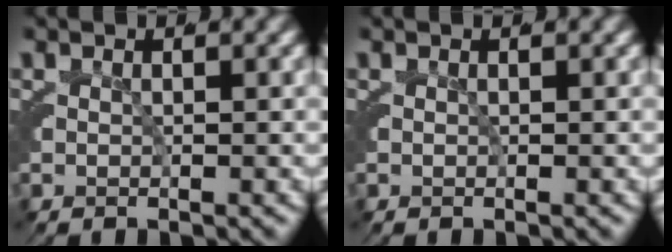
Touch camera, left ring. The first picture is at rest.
{"total": 0.0}